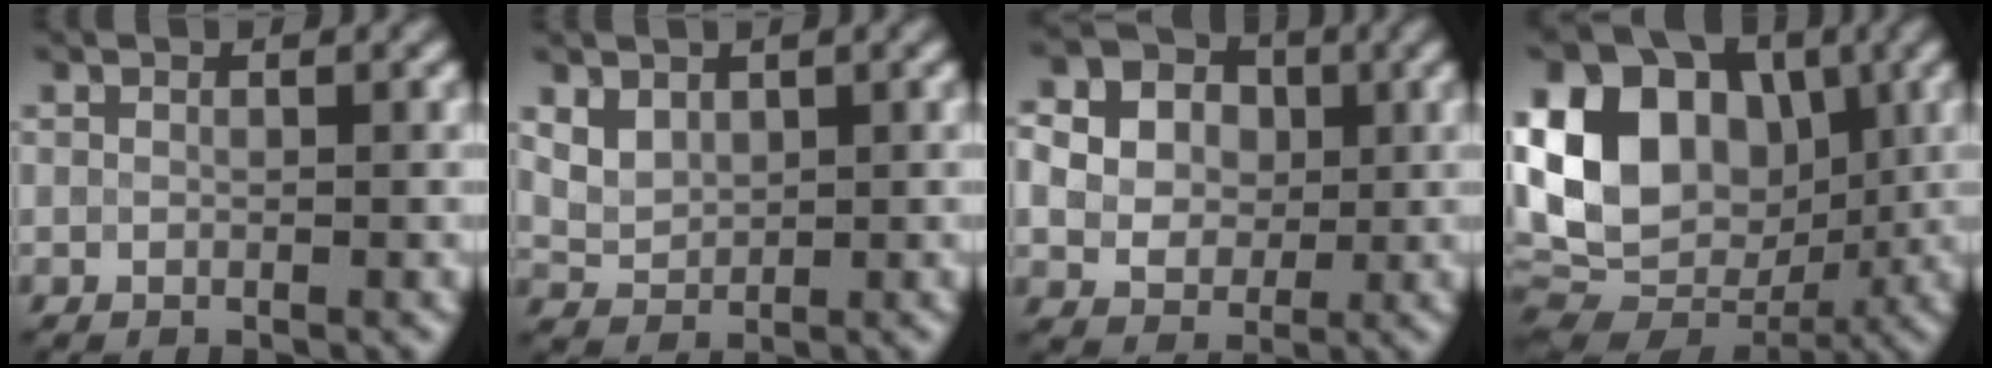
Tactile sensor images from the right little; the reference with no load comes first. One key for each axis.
{"total": 2.8, "fx": 1.4, "fy": 2.0, "fz": 1.5, "tx": -0.024, "ty": 0.002, "tz": 0.028}
{"total": 10.4, "fx": 2.1, "fy": 9.1, "fz": 4.5, "tx": -0.120, "ty": 0.030, "tz": 0.028}
{"total": 15.6, "fx": 1.7, "fy": 12.2, "fz": 9.6, "tx": -0.195, "ty": 0.020, "tz": 0.028}